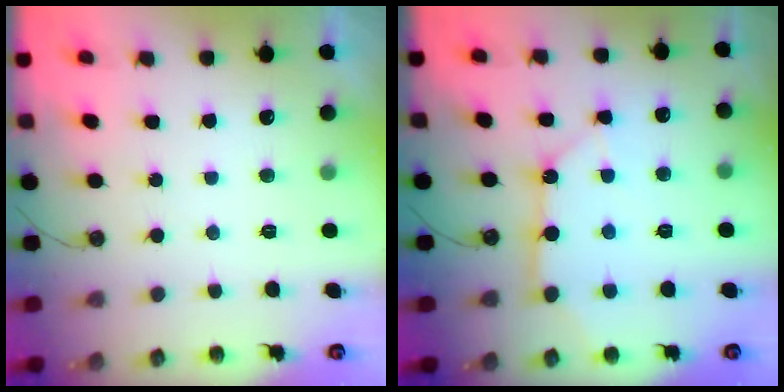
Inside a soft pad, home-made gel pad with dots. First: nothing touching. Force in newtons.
{"total": 11.9, "press": 11.8, "slide": 1.3}